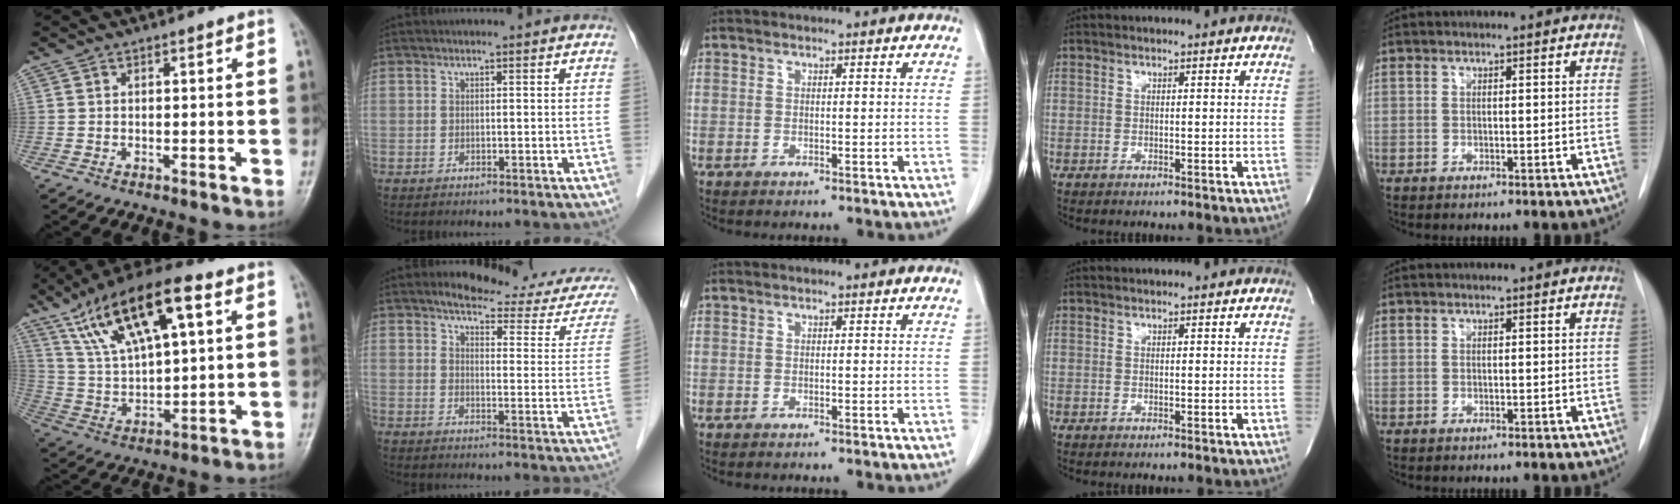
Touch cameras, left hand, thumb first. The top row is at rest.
{"thumb": {"total": 19.0, "force": [9.0, 7.1, 15.1], "torque": [-0.250, -0.006, 0.164]}, "index": {"total": 17.1, "force": [15.7, 2.7, 6.2], "torque": [-0.057, -0.045, 0.169]}}